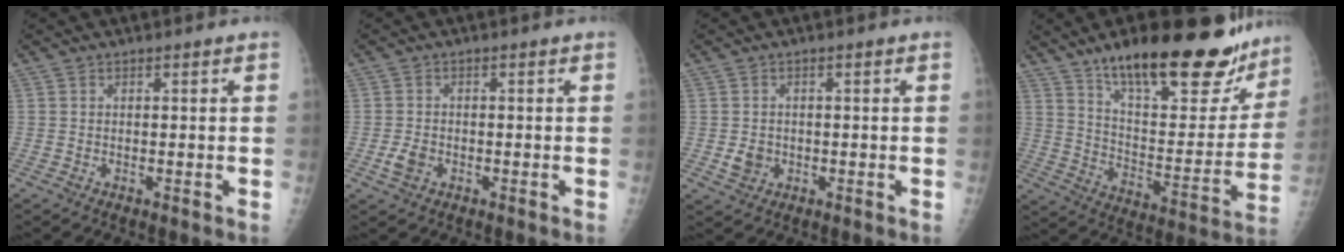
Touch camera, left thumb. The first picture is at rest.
{"total": 2.6, "force": [-0.9, 1.8, 1.6], "torque": [-0.032, 0.001, -0.016]}
{"total": 2.8, "force": [-0.4, 2.4, 1.3], "torque": [-0.014, 0.001, -0.002]}
{"total": 28.1, "force": [20.0, 9.2, 17.5], "torque": [-0.214, -0.083, 0.300]}